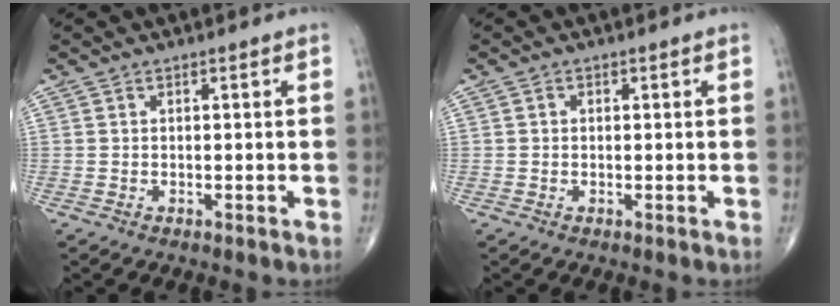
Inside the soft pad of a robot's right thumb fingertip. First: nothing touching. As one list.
[{"total": 0.6, "force": [0.1, 0.6, 0.3], "torque": [0.002, 0.001, -0.001]}]